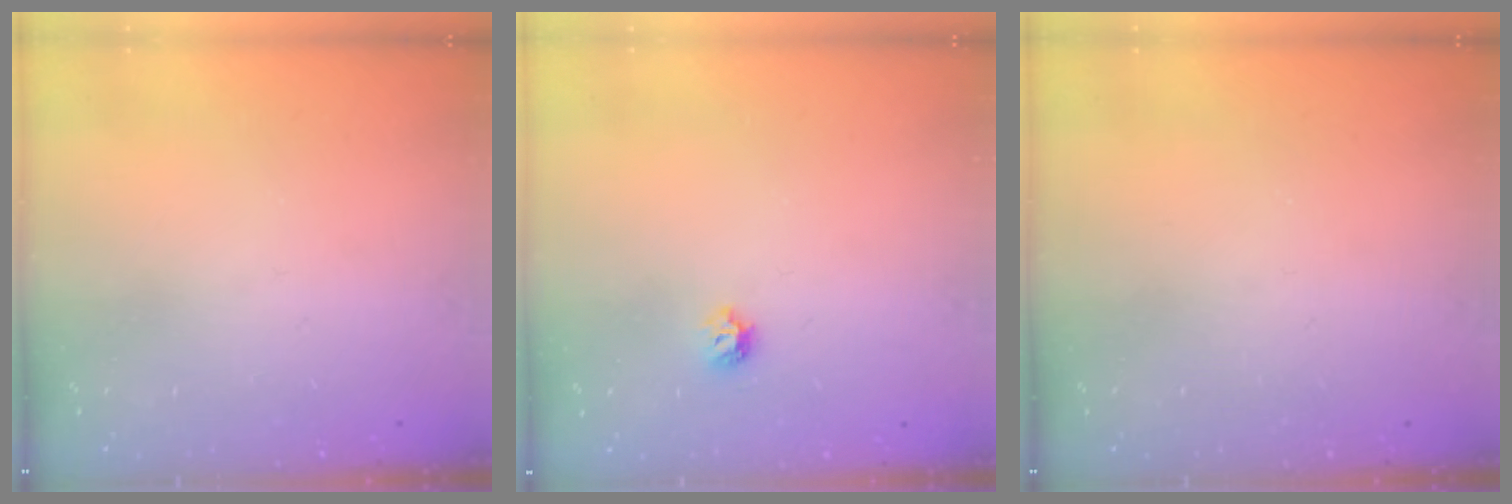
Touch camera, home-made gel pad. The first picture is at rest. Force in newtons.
{"total": 5.9, "press": 5.8, "slide": 0.9}
{"total": 0.0}